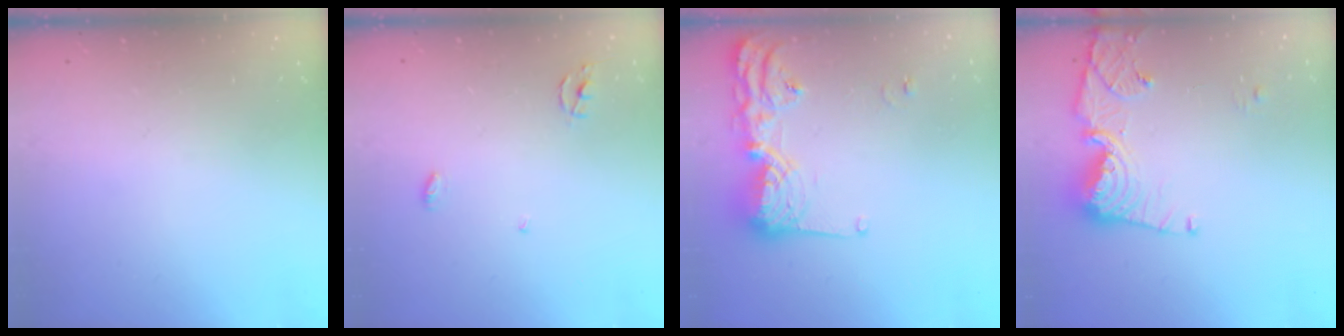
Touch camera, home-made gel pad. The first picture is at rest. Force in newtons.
{"total": 3.2, "press": 3.2, "slide": 0.2}
{"total": 15.5, "press": 15.3, "slide": 2.2}
{"total": 12.8, "press": 12.7, "slide": 1.3}